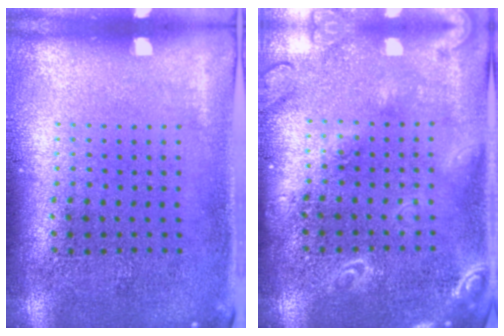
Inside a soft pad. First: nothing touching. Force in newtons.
{"total": 1.8, "press": 1.8, "slide": 0.2}